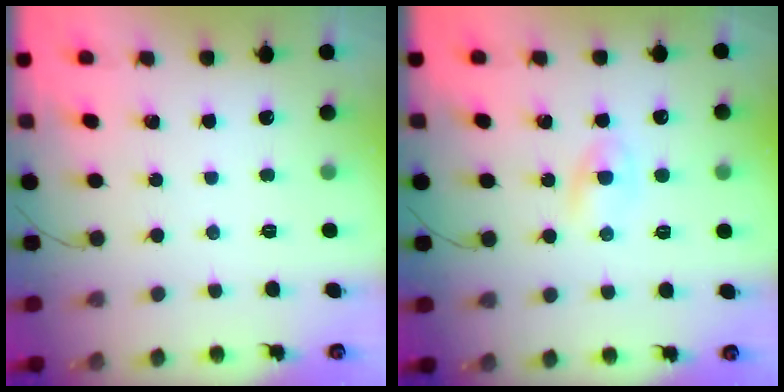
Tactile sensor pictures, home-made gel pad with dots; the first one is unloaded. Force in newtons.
{"total": 1.8, "press": 1.5, "slide": 0.9}